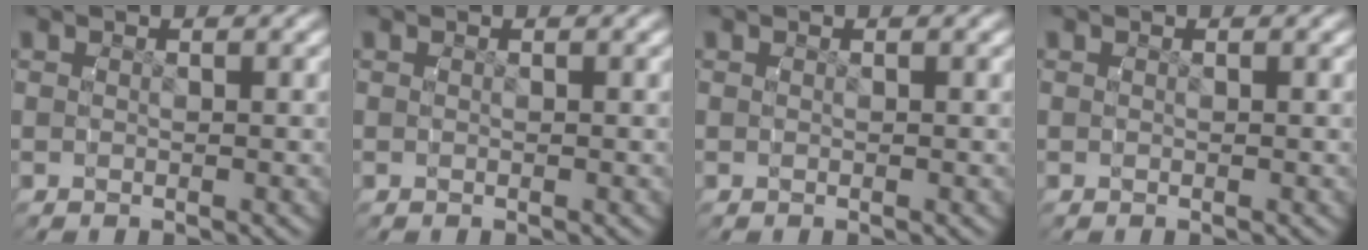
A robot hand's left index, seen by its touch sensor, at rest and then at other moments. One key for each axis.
{"total": 0.0}
{"total": 0.0}
{"total": 0.0}